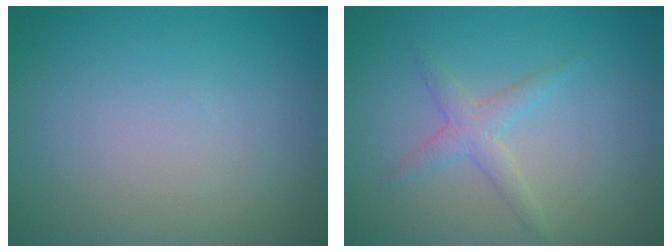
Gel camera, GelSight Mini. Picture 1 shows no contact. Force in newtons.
{"total": 2.0, "press": 2.0, "slide": 0.1}